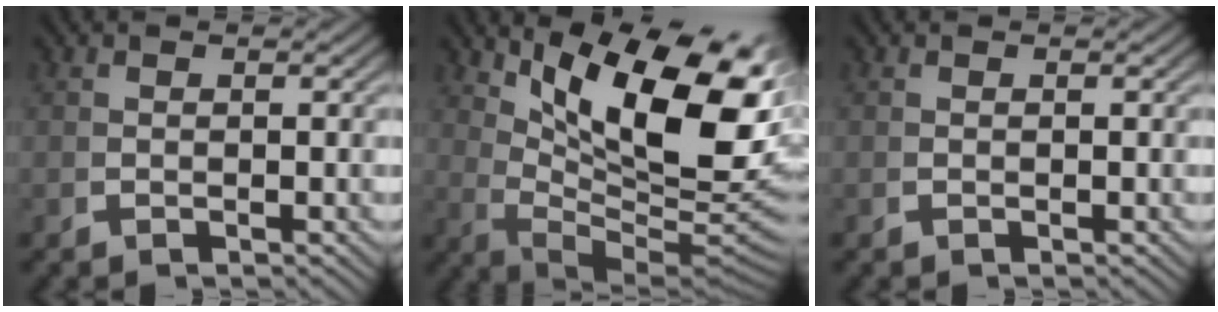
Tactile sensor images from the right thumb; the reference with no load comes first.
{"total": 17.3, "force": [1.6, 9.5, 14.3], "torque": [-0.237, -0.055, 0.058]}
{"total": 0.0}